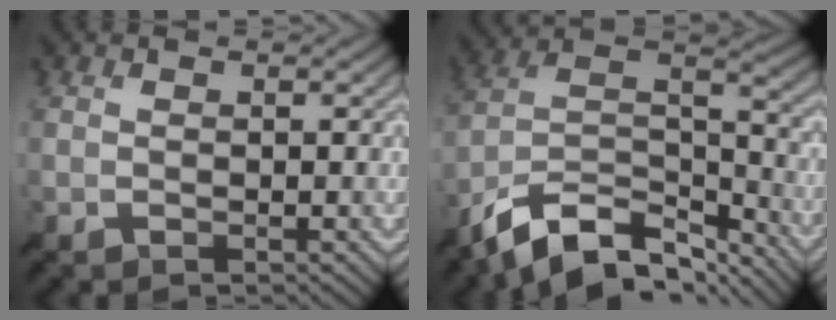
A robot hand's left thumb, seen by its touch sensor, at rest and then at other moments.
{"total": 14.1, "force": [-10.1, 6.1, 7.7], "torque": [-0.183, -0.007, -0.178]}